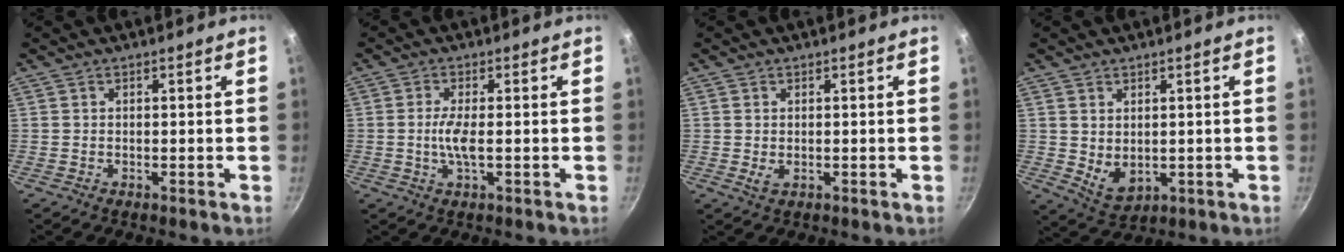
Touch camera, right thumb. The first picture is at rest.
{"total": 4.1, "force": [-0.5, 0.9, 3.9], "torque": [-0.089, 0.003, -0.012]}
{"total": 1.6, "force": [-0.1, 1.0, 1.3], "torque": [-0.025, -0.002, 0.002]}
{"total": 5.5, "force": [0.9, 3.8, 3.8], "torque": [-0.058, -0.018, 0.031]}